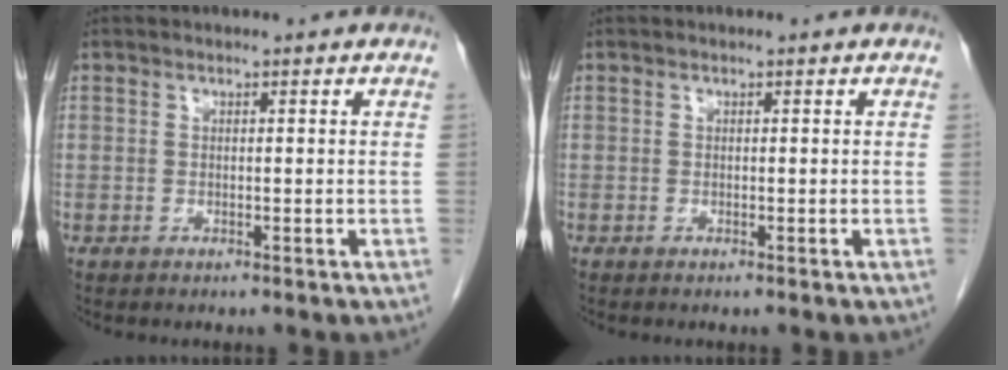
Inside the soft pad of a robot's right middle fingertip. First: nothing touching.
{"total": 0.0}